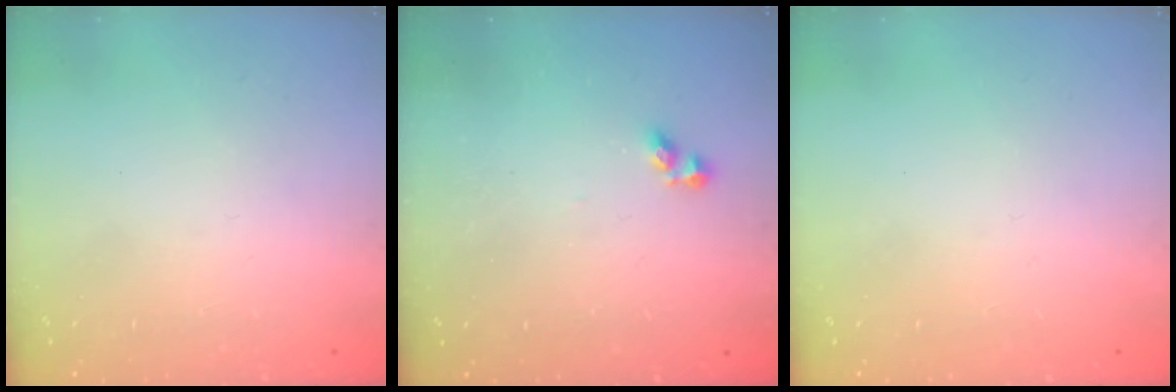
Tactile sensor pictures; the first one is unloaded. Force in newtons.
{"total": 4.2, "press": 4.1, "slide": 0.2}
{"total": 0.0}